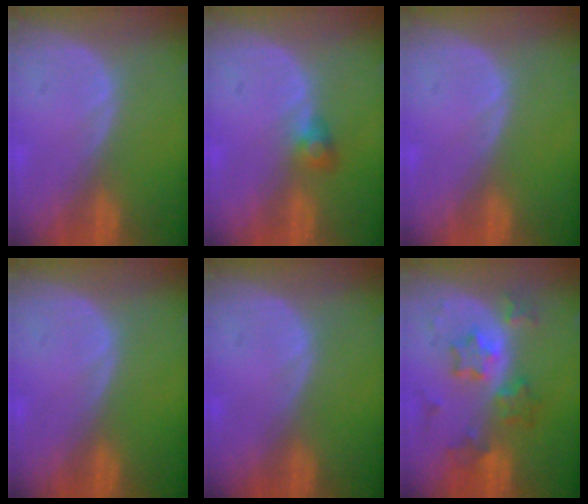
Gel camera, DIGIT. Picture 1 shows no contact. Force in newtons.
{"total": 2.5, "press": 2.5, "slide": 0.5}
{"total": 0.0}
{"total": 0.0}
{"total": 0.0}
{"total": 6.6, "press": 6.6, "slide": 0.1}